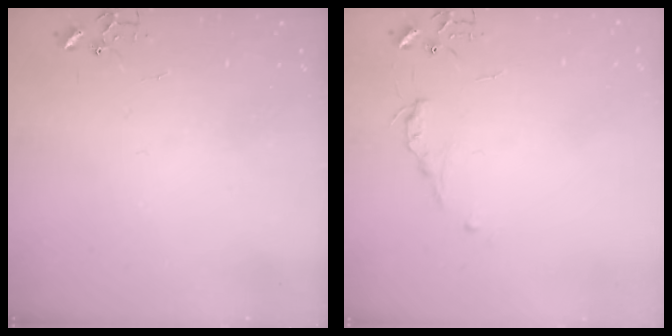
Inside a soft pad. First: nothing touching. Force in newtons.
{"total": 3.7, "press": 3.7, "slide": 0.5}